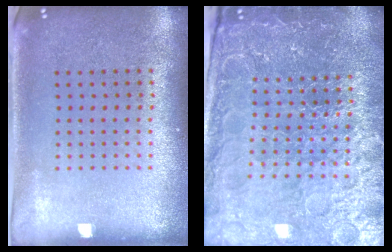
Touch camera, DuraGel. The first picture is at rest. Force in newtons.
{"total": 5.2, "press": 4.8, "slide": 1.9}